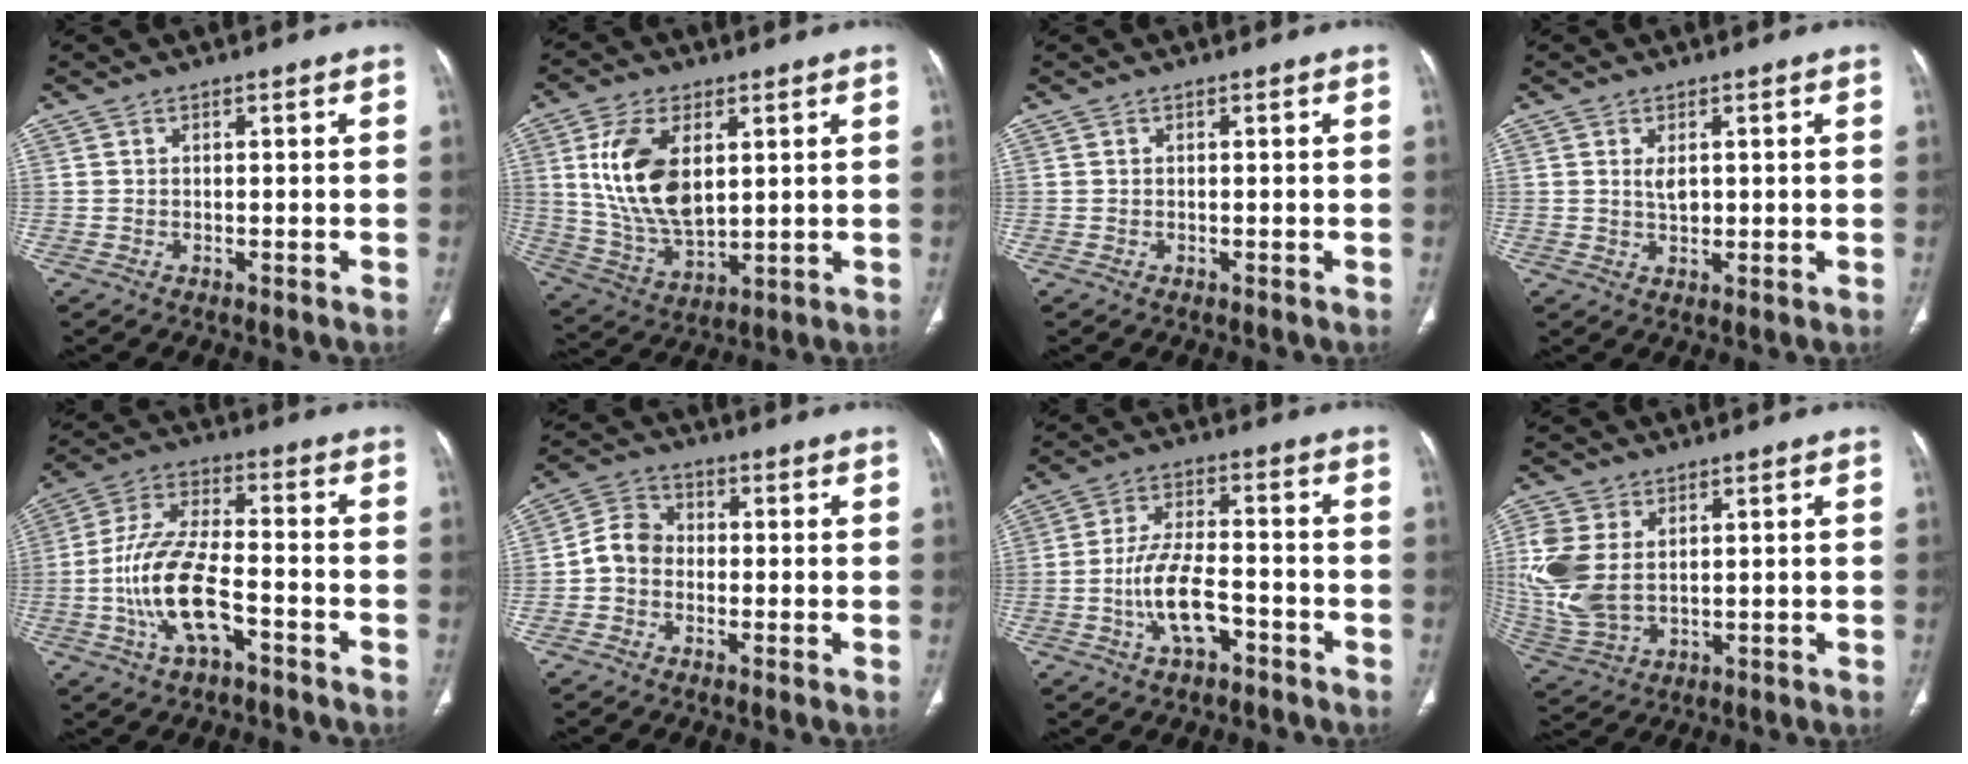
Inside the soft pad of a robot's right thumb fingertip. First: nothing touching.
{"total": 14.8, "force": [3.7, 8.1, 11.8], "torque": [-0.222, -0.018, 0.082]}
{"total": 0.0}
{"total": 2.7, "force": [0.7, 1.5, 2.1], "torque": [-0.031, -0.007, 0.015]}
{"total": 13.8, "force": [-5.0, 6.0, 11.4], "torque": [-0.230, 0.038, -0.091]}
{"total": 6.0, "force": [-1.2, 5.0, 3.1], "torque": [-0.040, 0.023, -0.036]}
{"total": 9.7, "force": [-3.9, 4.5, 7.6], "torque": [-0.146, 0.032, -0.070]}
{"total": 11.6, "force": [2.5, 7.5, 8.4], "torque": [-0.201, -0.005, 0.062]}